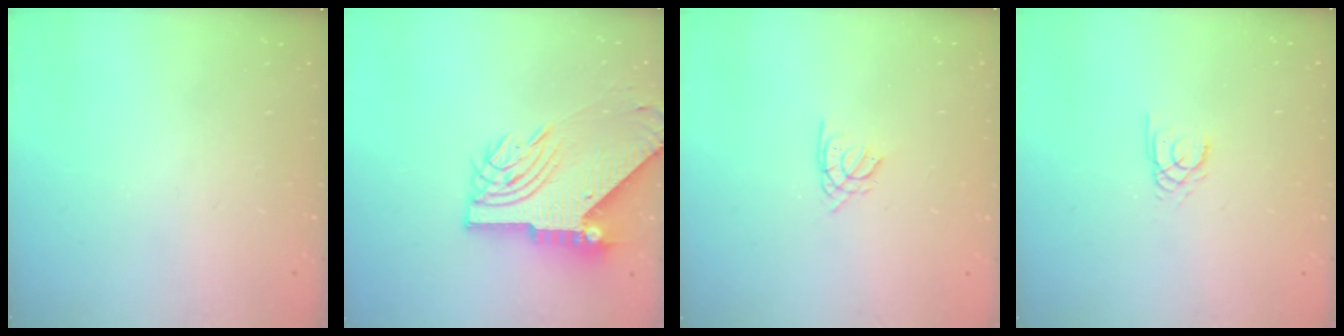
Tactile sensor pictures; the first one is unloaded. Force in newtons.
{"total": 13.2, "press": 13.1, "slide": 1.6}
{"total": 1.4, "press": 1.4, "slide": 0.4}
{"total": 2.4, "press": 2.4, "slide": 0.1}